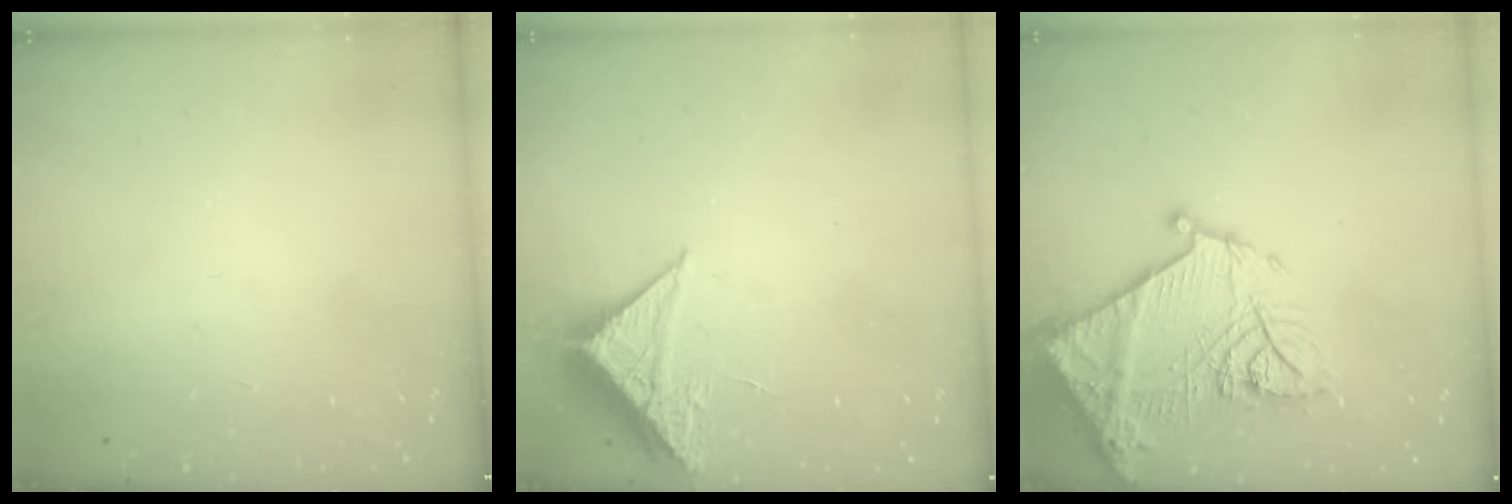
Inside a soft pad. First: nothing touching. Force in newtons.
{"total": 7.0, "press": 7.0, "slide": 0.3}
{"total": 22.6, "press": 22.5, "slide": 2.0}